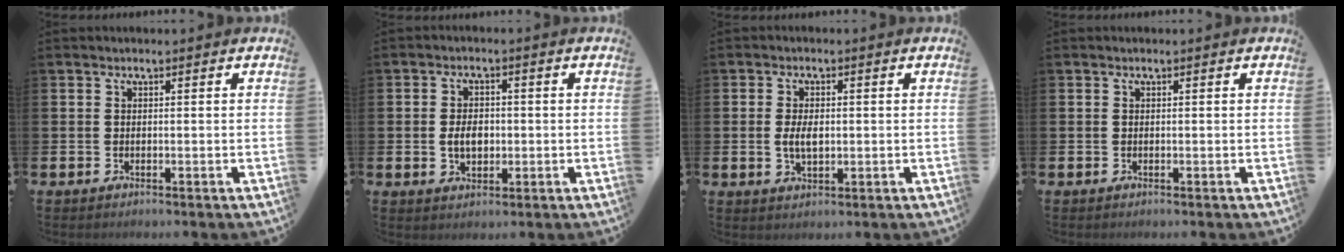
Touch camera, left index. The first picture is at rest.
{"total": 3.6, "force": [-0.2, 2.5, 2.6], "torque": [-0.034, 0.000, -0.010]}
{"total": 3.4, "force": [-0.2, 2.3, 2.5], "torque": [-0.031, 0.000, -0.010]}
{"total": 0.0}